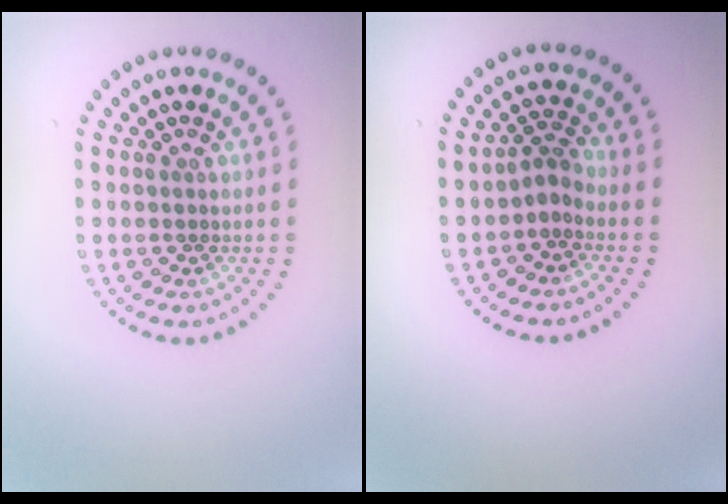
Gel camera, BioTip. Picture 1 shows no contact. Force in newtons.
{"total": 1.9, "press": 1.3, "slide": 1.4}